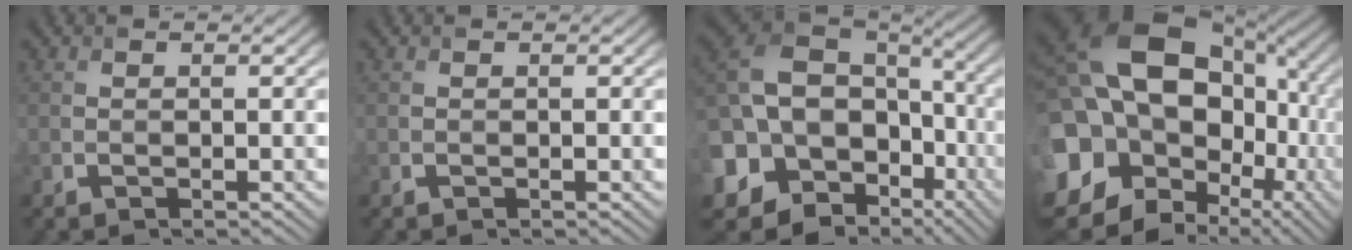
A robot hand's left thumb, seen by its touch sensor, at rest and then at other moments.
{"total": 0.0}
{"total": 21.3, "force": [-2.3, 17.4, 12.0], "torque": [-0.289, -0.008, -0.039]}
{"total": 23.8, "force": [2.7, 18.6, 14.7], "torque": [-0.338, -0.023, 0.051]}